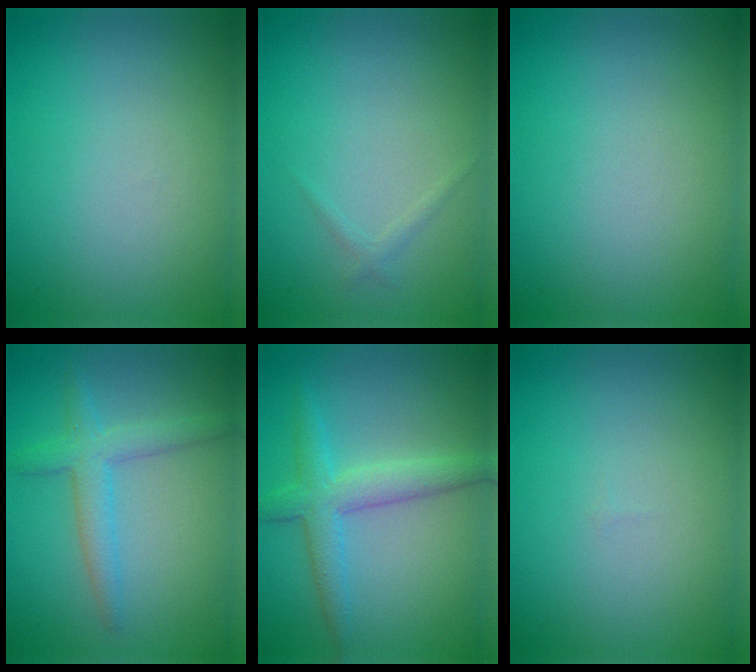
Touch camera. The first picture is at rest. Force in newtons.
{"total": 0.7, "press": 0.7, "slide": 0.0}
{"total": 0.0}
{"total": 2.6, "press": 2.6, "slide": 0.2}
{"total": 3.8, "press": 3.8, "slide": 0.0}
{"total": 0.0}